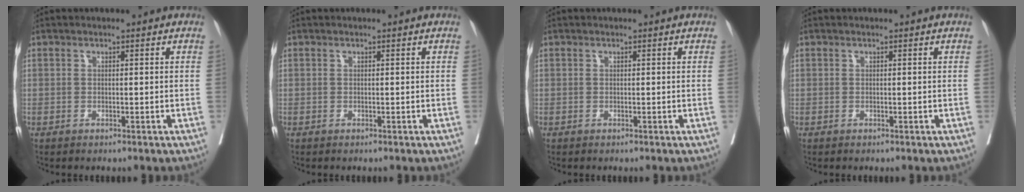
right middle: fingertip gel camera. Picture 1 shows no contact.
{"total": 0.0}
{"total": 0.0}
{"total": 0.0}